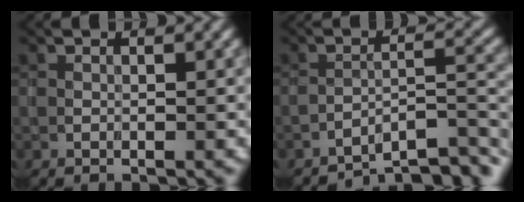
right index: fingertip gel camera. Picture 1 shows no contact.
{"total": 6.7, "force": [-6.1, 1.0, 2.6], "torque": [-0.030, 0.008, -0.095]}